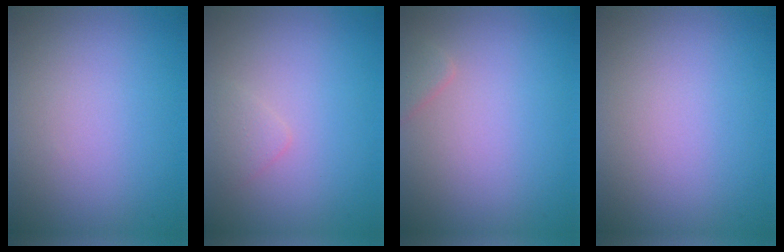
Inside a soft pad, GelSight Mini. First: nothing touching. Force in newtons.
{"total": 1.1, "press": 1.1, "slide": 0.0}
{"total": 1.2, "press": 1.2, "slide": 0.0}
{"total": 0.0}